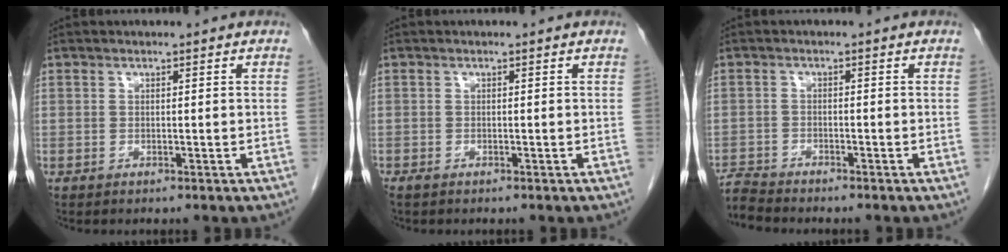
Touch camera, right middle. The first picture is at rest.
{"total": 0.6, "force": [-0.5, 0.1, 0.3], "torque": [-0.011, -0.003, -0.010]}
{"total": 3.4, "force": [-3.4, -0.5, -0.2], "torque": [0.006, -0.017, -0.065]}